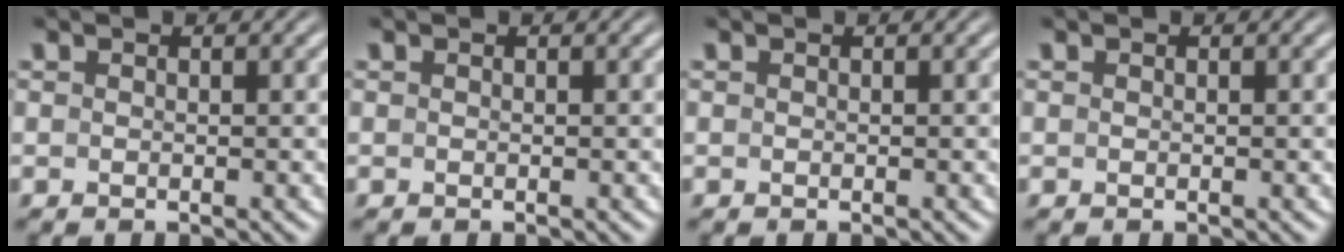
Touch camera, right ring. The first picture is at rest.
{"total": 0.0}
{"total": 0.0}
{"total": 0.0}